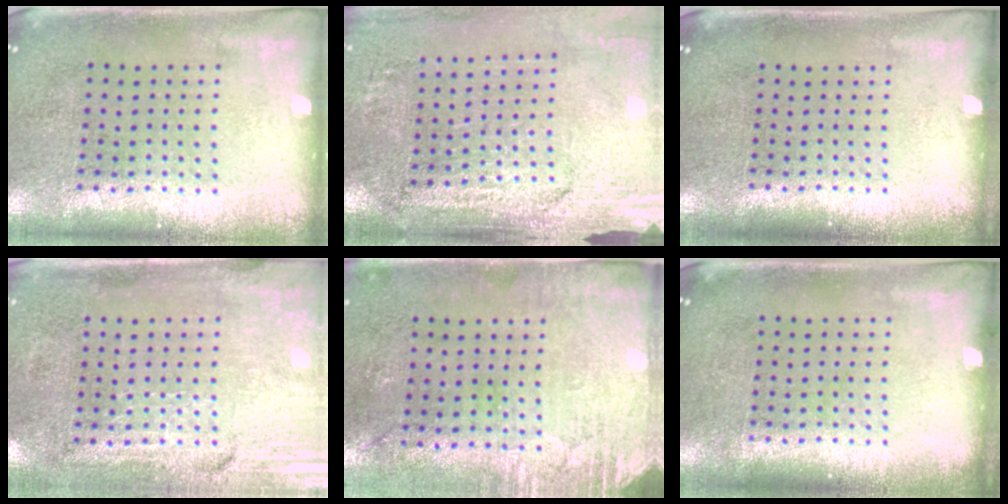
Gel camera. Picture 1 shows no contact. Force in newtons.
{"total": 3.1, "press": 3.1, "slide": 0.1}
{"total": 0.0}
{"total": 3.3, "press": 2.9, "slide": 1.5}
{"total": 2.7, "press": 2.3, "slide": 1.5}
{"total": 0.0}